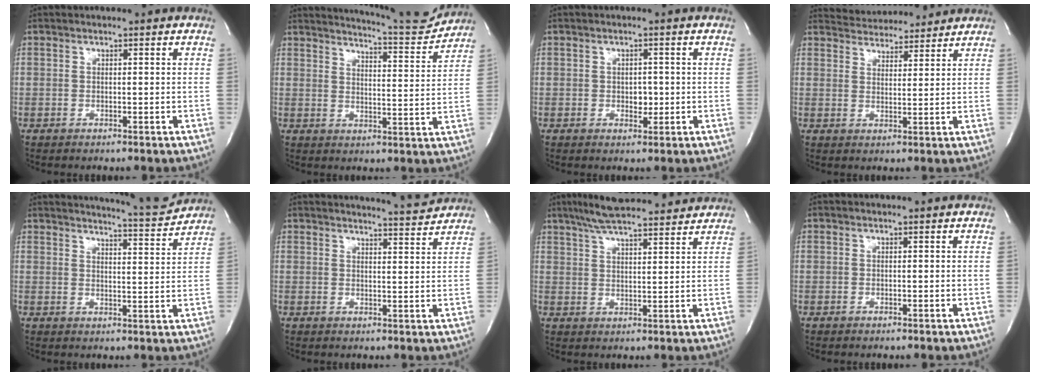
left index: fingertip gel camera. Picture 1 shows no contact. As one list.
[{"total": 10.8, "force": [10.6, -0.4, 1.8], "torque": [-0.031, -0.030, 0.140]}, {"total": 1.9, "force": [-0.3, 1.3, 1.4], "torque": [-0.018, 0.001, -0.001]}, {"total": 9.0, "force": [8.7, 1.9, 1.5], "torque": [-0.025, 0.017, 0.125]}, {"total": 8.5, "force": [8.3, -0.8, 1.4], "torque": [-0.031, -0.020, 0.110]}, {"total": 5.4, "force": [5.4, -0.7, 0.3], "torque": [-0.017, -0.013, 0.067]}, {"total": 14.4, "force": [12.6, 1.9, 6.6], "torque": [-0.116, 0.029, 0.190]}, {"total": 0.0}]